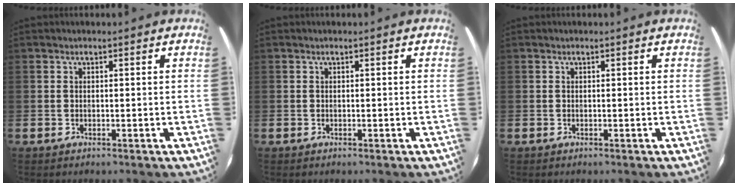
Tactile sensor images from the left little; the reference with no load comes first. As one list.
[{"total": 0.0}, {"total": 0.0}]